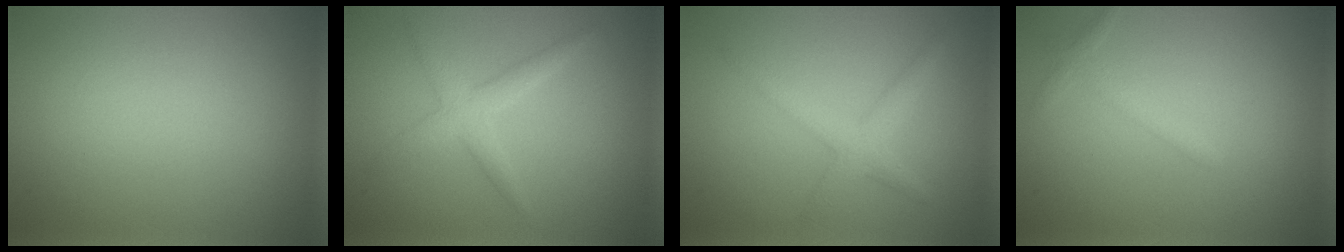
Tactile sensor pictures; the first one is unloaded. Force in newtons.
{"total": 2.4, "press": 2.4, "slide": 0.0}
{"total": 2.5, "press": 2.5, "slide": 0.1}
{"total": 1.4, "press": 1.4, "slide": 0.1}